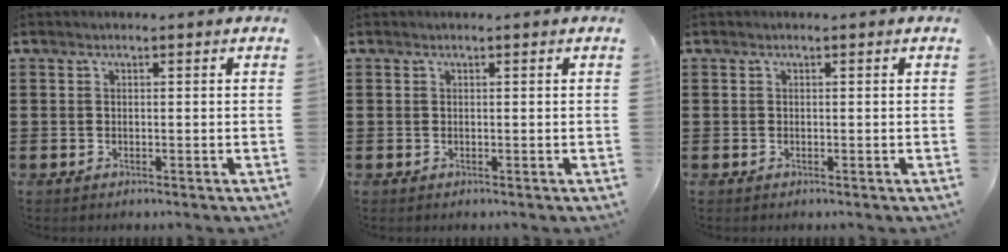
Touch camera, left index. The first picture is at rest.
{"total": 0.0}
{"total": 0.0}